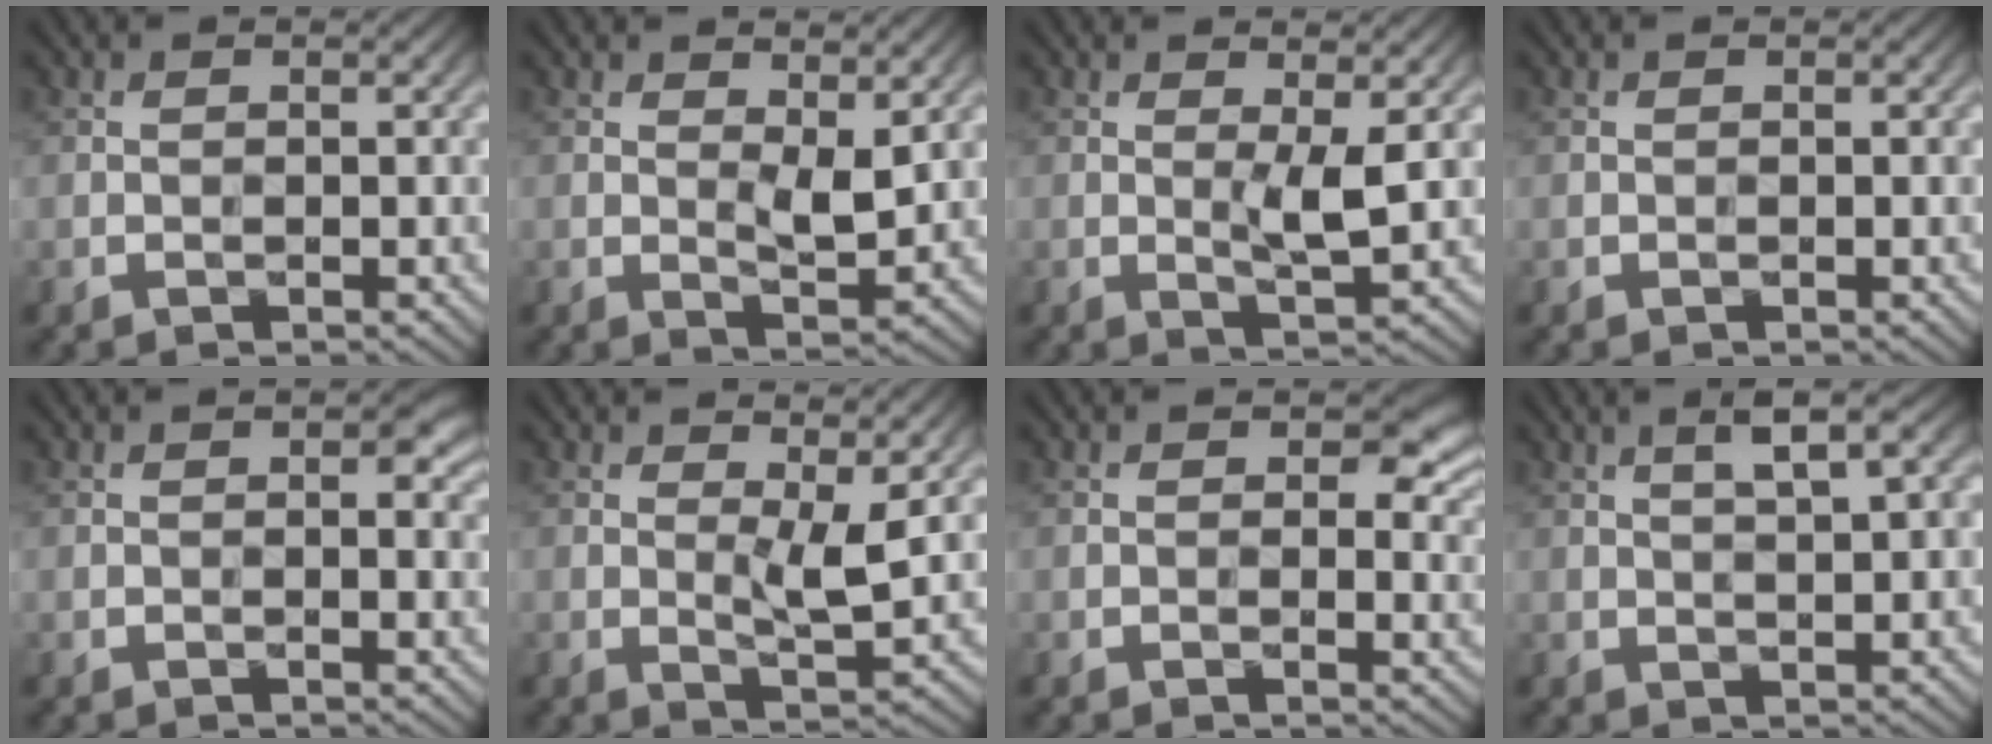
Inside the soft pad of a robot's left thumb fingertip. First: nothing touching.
{"total": 3.5, "force": [1.4, 1.3, 3.0], "torque": [-0.058, -0.007, 0.026]}
{"total": 3.1, "force": [0.6, 0.4, 3.0], "torque": [-0.060, -0.006, 0.013]}
{"total": 0.0}
{"total": 2.7, "force": [0.7, 1.5, 2.1], "torque": [-0.027, -0.001, 0.012]}
{"total": 4.3, "force": [1.5, 1.1, 3.9], "torque": [-0.072, -0.005, 0.027]}
{"total": 4.9, "force": [1.8, 3.0, 3.5], "torque": [-0.050, -0.010, 0.024]}
{"total": 4.5, "force": [2.1, 0.6, 3.9], "torque": [-0.079, 0.010, 0.039]}